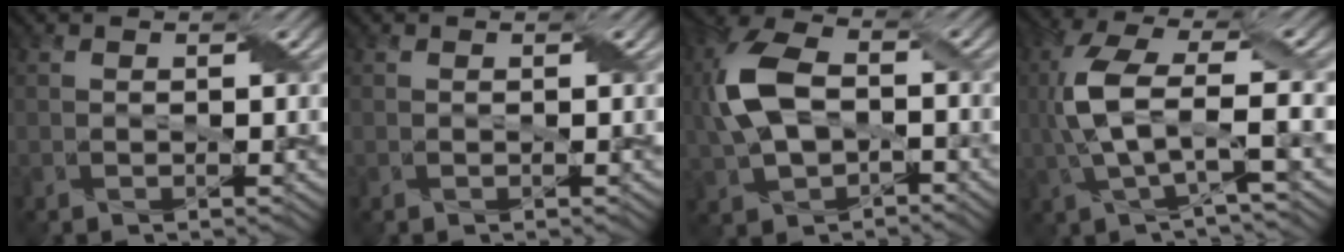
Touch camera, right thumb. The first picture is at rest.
{"total": 0.0}
{"total": 10.2, "force": [-0.5, 6.5, 7.9], "torque": [-0.205, 0.007, -0.013]}
{"total": 8.5, "force": [-0.1, 2.9, 8.0], "torque": [-0.179, 0.014, -0.006]}